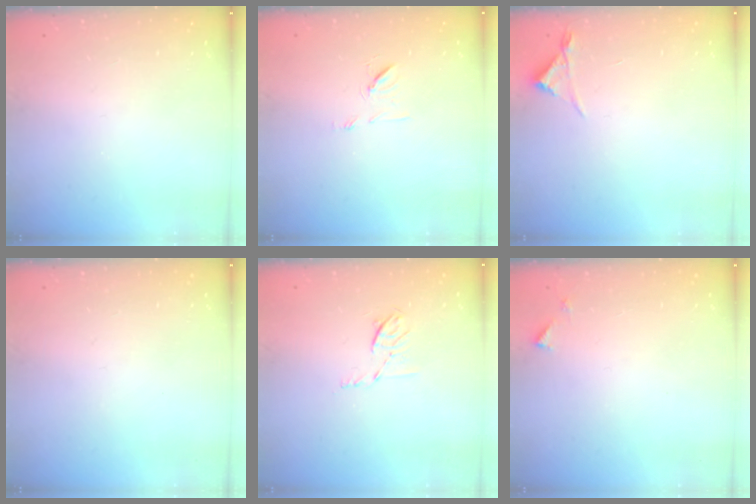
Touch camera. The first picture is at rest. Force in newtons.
{"total": 7.2, "press": 7.2, "slide": 0.8}
{"total": 3.0, "press": 2.9, "slide": 0.5}
{"total": 0.0}
{"total": 5.7, "press": 5.6, "slide": 1.2}
{"total": 3.2, "press": 3.2, "slide": 0.3}